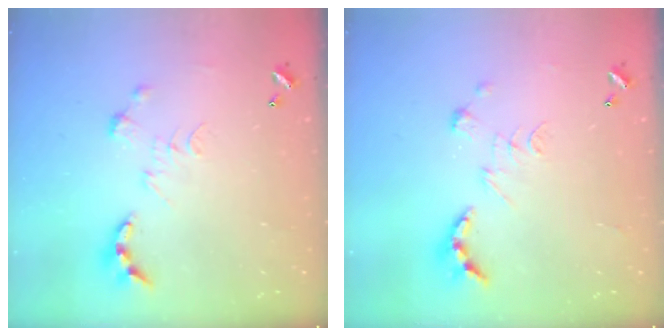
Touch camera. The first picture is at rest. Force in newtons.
{"total": 2.6, "press": 1.9, "slide": 1.8}